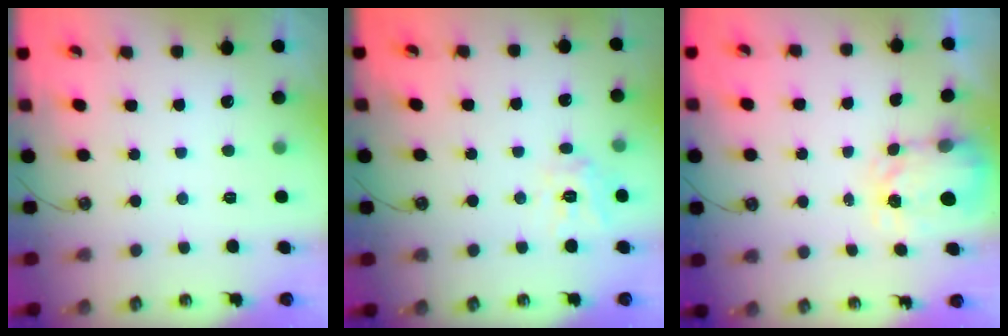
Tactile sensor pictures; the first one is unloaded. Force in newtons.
{"total": 10.3, "press": 10.2, "slide": 0.9}
{"total": 3.7, "press": 3.7, "slide": 0.5}